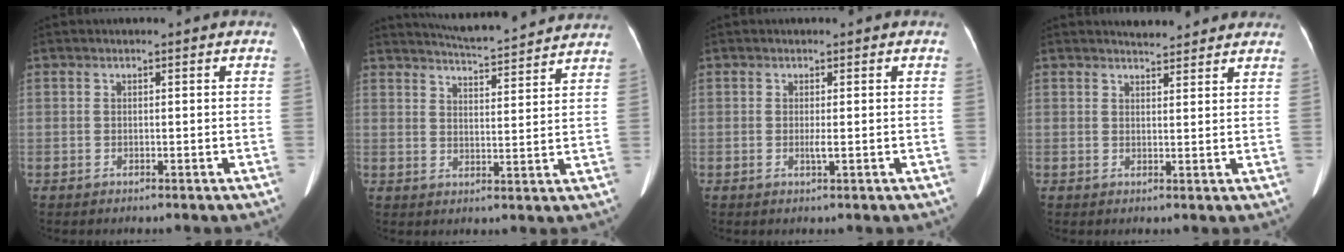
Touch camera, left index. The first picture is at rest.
{"total": 14.1, "force": [13.3, 1.2, 4.6], "torque": [-0.072, 0.011, 0.172]}
{"total": 1.0, "force": [-0.1, -0.1, 0.9], "torque": [-0.023, -0.003, -0.001]}
{"total": 5.5, "force": [5.2, 1.4, 1.3], "torque": [-0.013, 0.011, 0.056]}